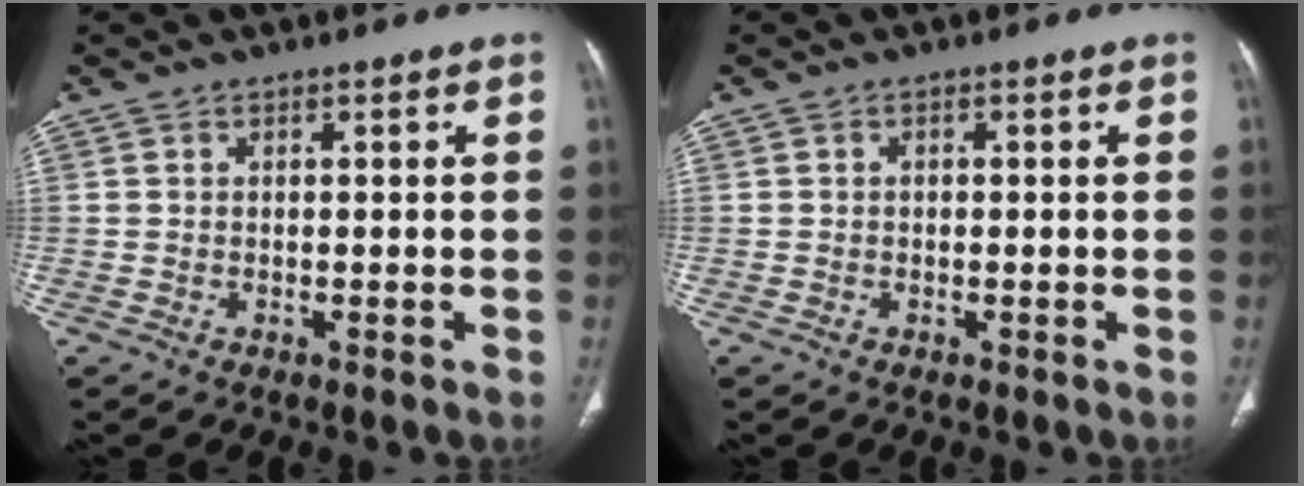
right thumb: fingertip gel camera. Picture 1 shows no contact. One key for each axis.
{"total": 0.5, "fx": -0.1, "fy": 0.4, "fz": 0.2, "tx": 0.000, "ty": 0.002, "tz": -0.003}